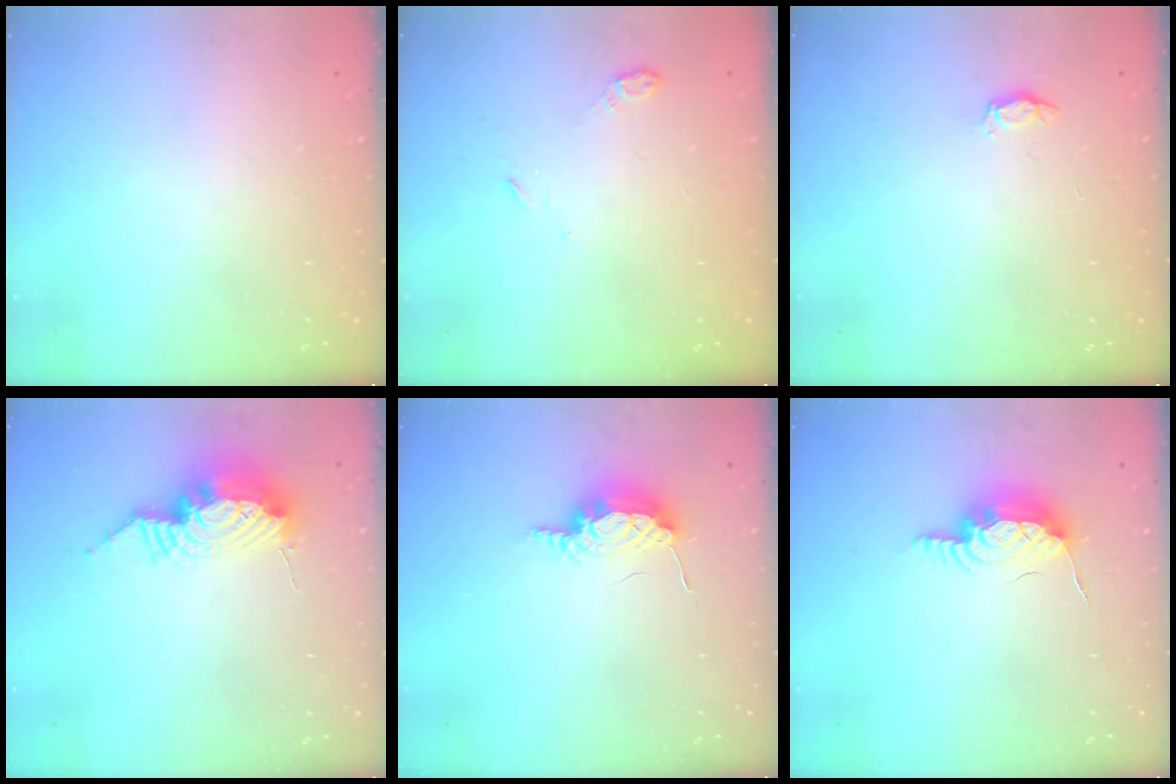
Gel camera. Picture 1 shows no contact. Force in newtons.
{"total": 3.8, "press": 3.8, "slide": 0.6}
{"total": 3.0, "press": 3.0, "slide": 0.4}
{"total": 12.6, "press": 12.5, "slide": 1.8}
{"total": 7.8, "press": 7.6, "slide": 1.8}
{"total": 15.5, "press": 12.2, "slide": 9.5}